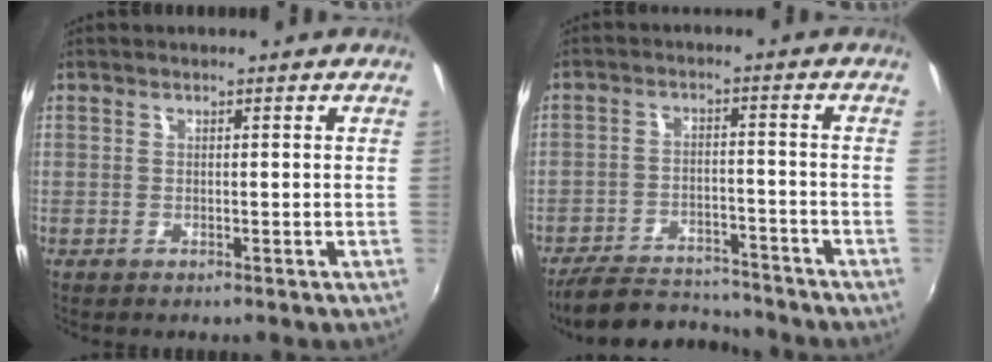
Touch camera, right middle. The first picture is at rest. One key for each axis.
{"total": 11.8, "fx": -10.9, "fy": 2.8, "fz": 3.4, "tx": -0.093, "ty": 0.003, "tz": -0.167}